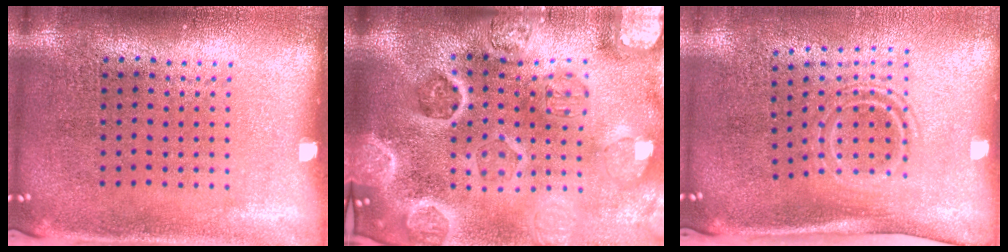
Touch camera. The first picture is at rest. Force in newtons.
{"total": 4.9, "press": 4.2, "slide": 2.4}
{"total": 1.7, "press": 1.1, "slide": 1.4}